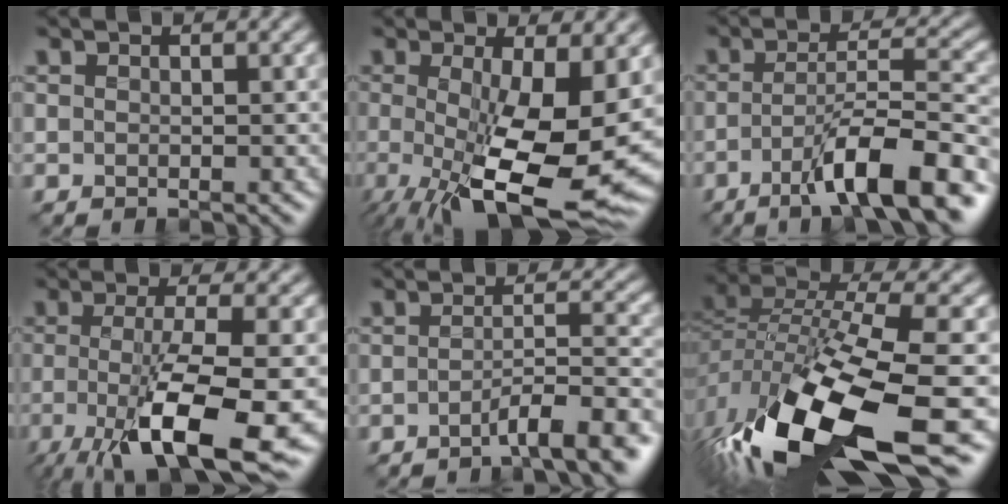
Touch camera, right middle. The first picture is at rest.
{"total": 13.7, "force": [-2.5, 4.4, 12.7], "torque": [-0.200, -0.029, -0.032]}
{"total": 8.9, "force": [-4.7, 1.7, 7.4], "torque": [-0.118, 0.008, -0.082]}
{"total": 10.5, "force": [-3.4, 2.3, 9.6], "torque": [-0.155, -0.019, -0.061]}
{"total": 4.8, "force": [-3.3, 0.7, 3.4], "torque": [-0.049, 0.007, -0.061]}
{"total": 16.2, "force": [-8.1, 5.4, 13.0], "torque": [-0.271, -0.026, -0.134]}